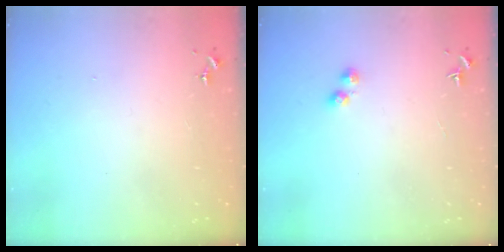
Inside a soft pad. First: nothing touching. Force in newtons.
{"total": 3.2, "press": 3.1, "slide": 0.6}